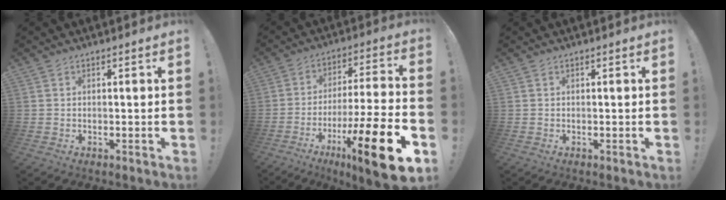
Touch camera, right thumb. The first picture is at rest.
{"total": 20.7, "force": [-10.6, 2.7, 17.6], "torque": [-0.277, 0.057, -0.171]}
{"total": 0.0}